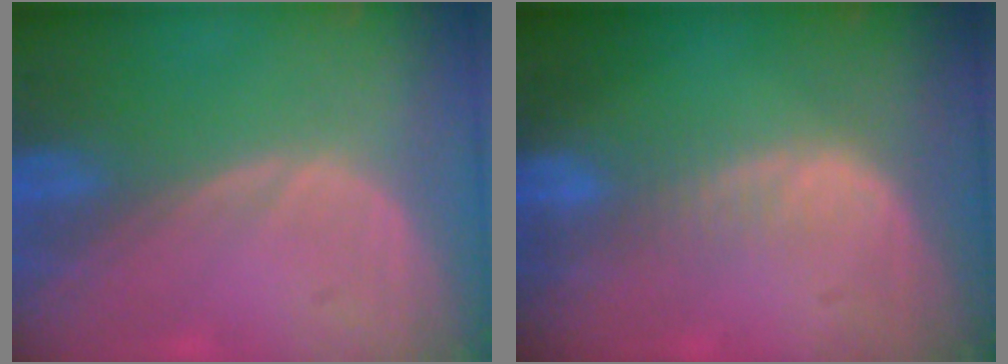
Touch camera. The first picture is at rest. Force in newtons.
{"total": 2.4, "press": 2.4, "slide": 0.2}